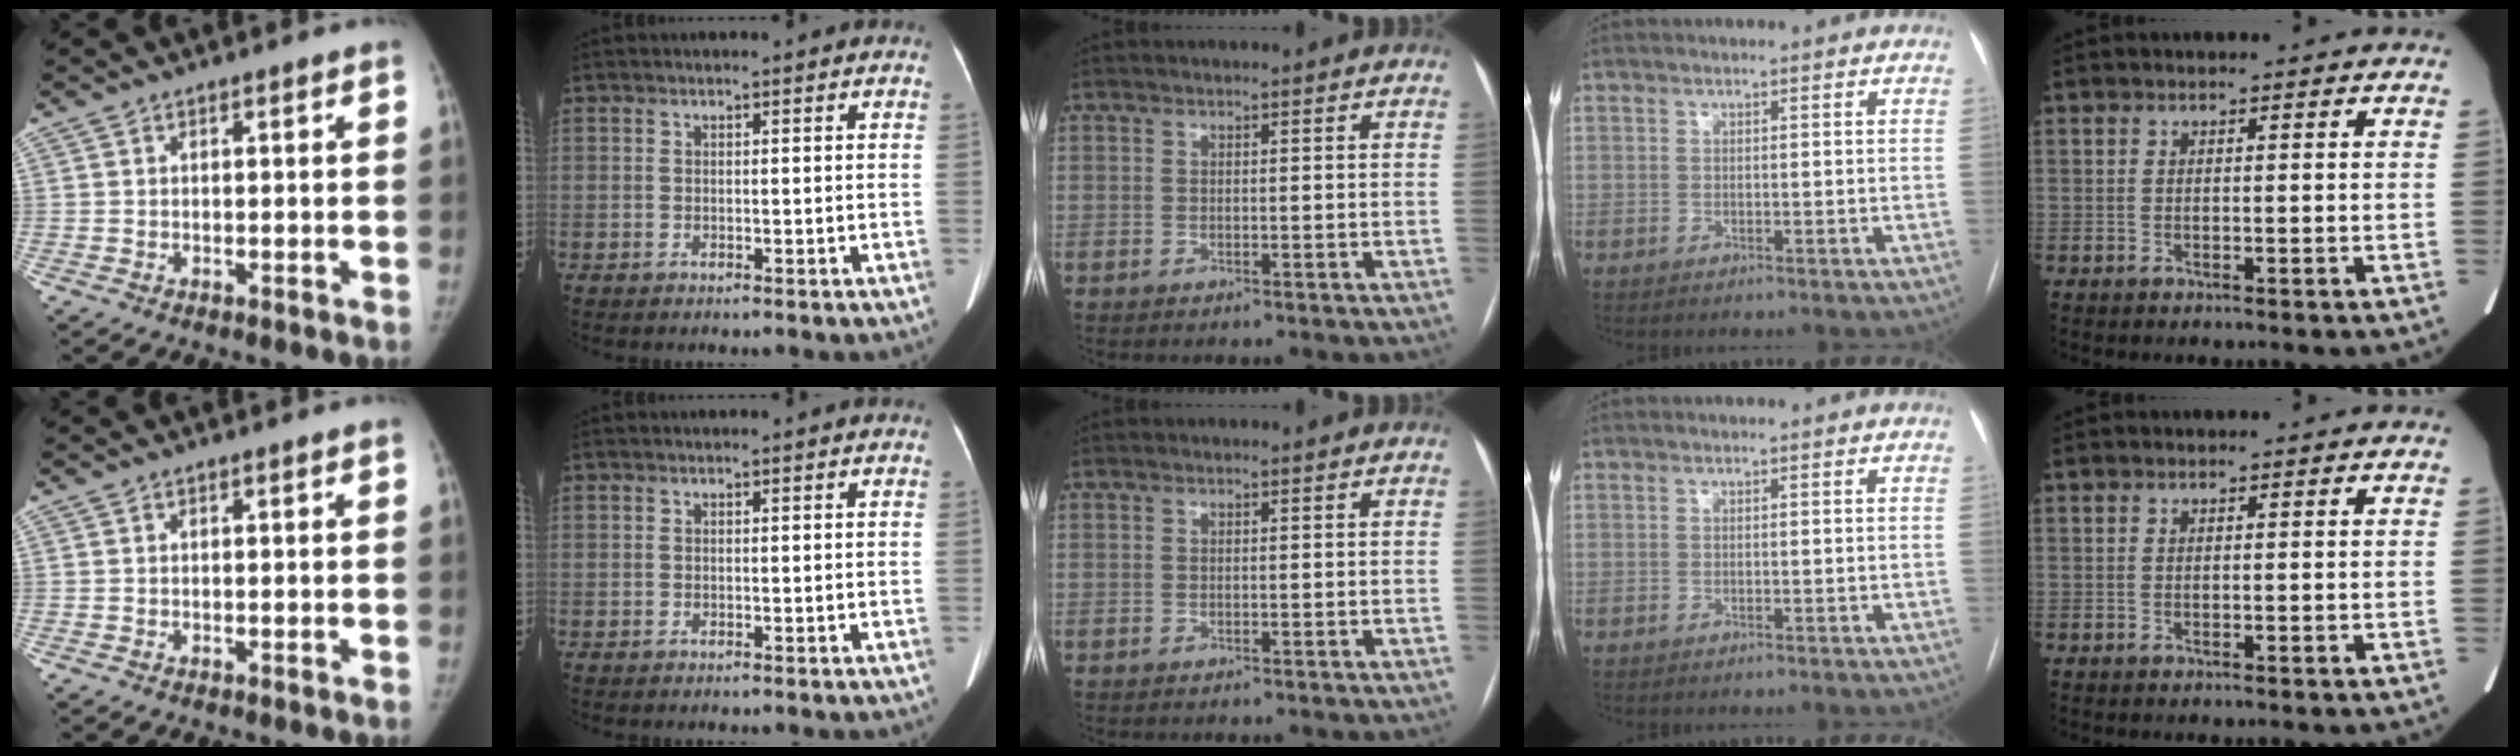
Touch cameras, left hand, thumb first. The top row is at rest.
{}